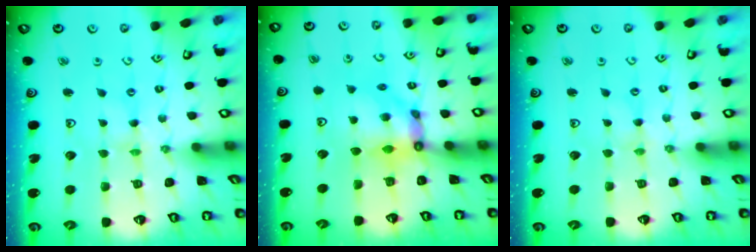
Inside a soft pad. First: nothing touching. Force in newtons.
{"total": 9.0, "press": 9.0, "slide": 1.1}
{"total": 0.0}